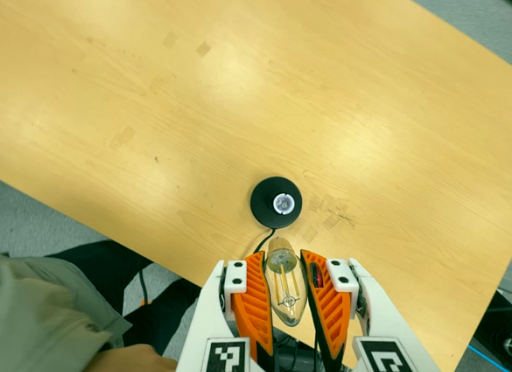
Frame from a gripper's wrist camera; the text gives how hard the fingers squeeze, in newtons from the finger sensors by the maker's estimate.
{"total": 22.3, "left": 24.4, "right": 20.1}